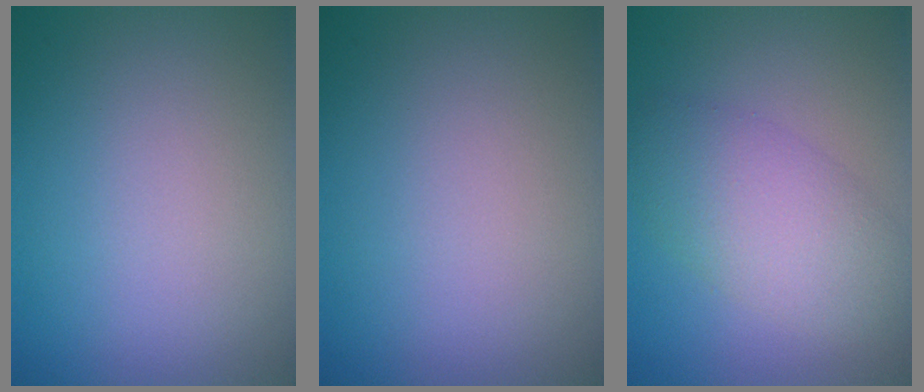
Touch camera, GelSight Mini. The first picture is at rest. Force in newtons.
{"total": 0.0}
{"total": 5.4, "press": 5.4, "slide": 0.1}